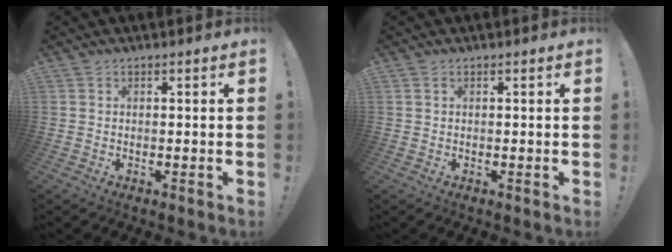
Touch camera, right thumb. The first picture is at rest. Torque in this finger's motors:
{"motor_torque": [0.09, -0.07, -0.12, 0.14, 0.00]}